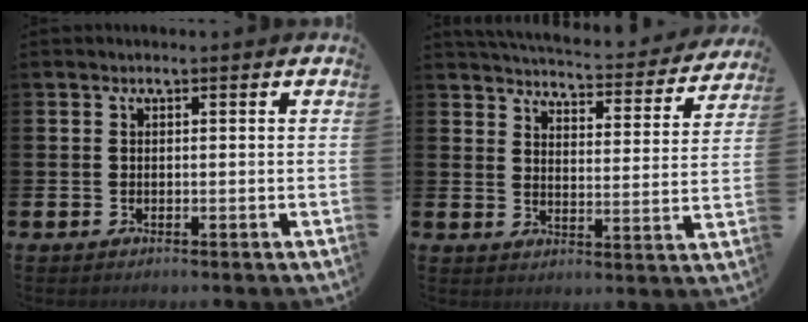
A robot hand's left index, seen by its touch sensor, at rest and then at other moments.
{"total": 4.9, "force": [4.9, 0.4, 0.6], "torque": [-0.030, -0.041, 0.082]}